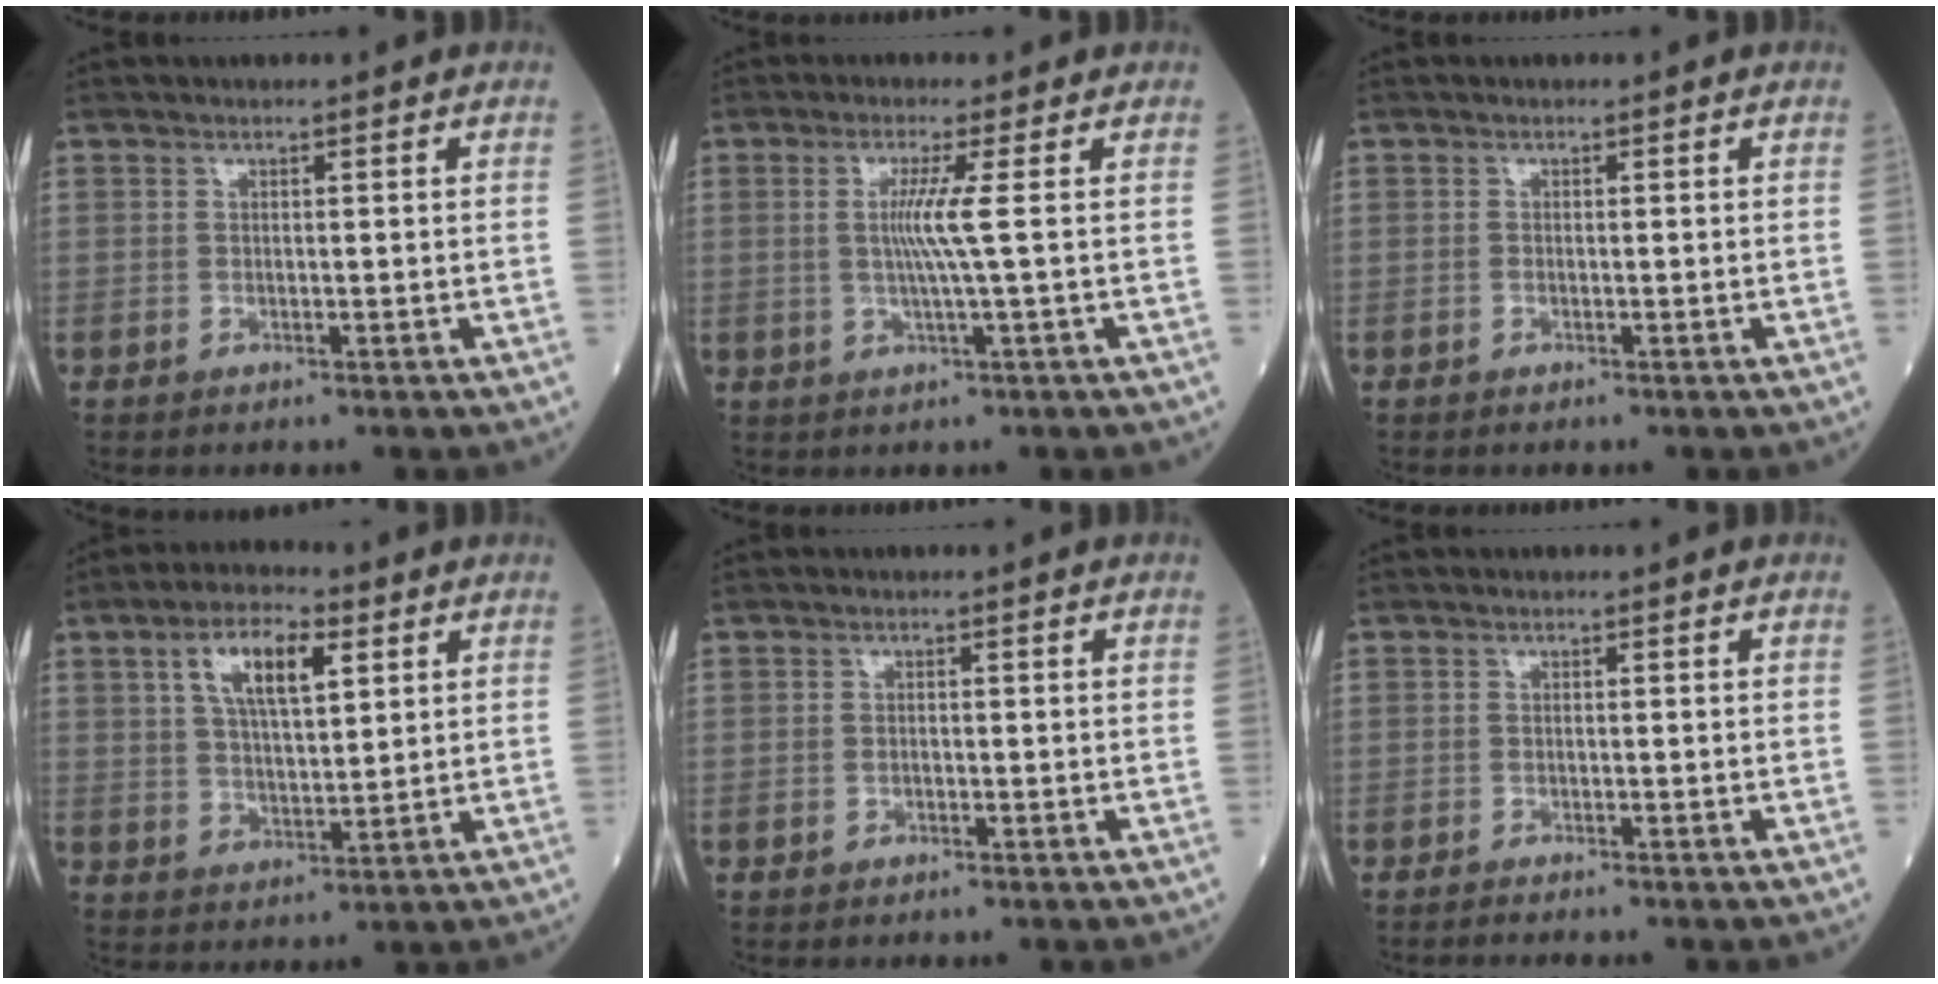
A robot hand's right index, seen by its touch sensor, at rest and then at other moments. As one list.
[{"total": 4.5, "force": [0.4, -1.3, 4.2], "torque": [-0.085, -0.006, 0.006]}, {"total": 0.0}, {"total": 9.2, "force": [3.8, 3.2, 7.7], "torque": [-0.144, 0.011, 0.069]}, {"total": 0.7, "force": [-0.4, 0.5, 0.4], "torque": [-0.007, 0.002, -0.004]}, {"total": 1.9, "force": [-1.7, -0.1, 0.8], "torque": [-0.015, -0.001, -0.022]}]